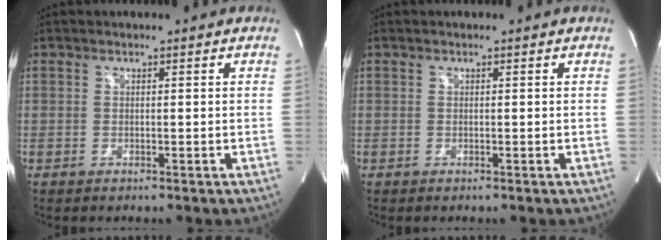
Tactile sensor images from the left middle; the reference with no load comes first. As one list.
[{"total": 0.0}]